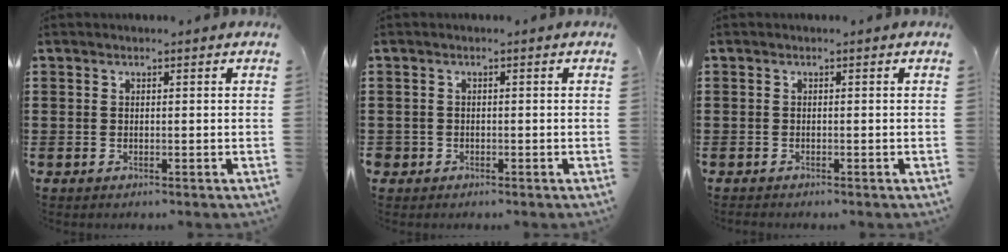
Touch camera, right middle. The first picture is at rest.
{"total": 1.2, "force": [-0.6, 1.0, 0.0], "torque": [-0.003, 0.002, -0.015]}
{"total": 0.7, "force": [-0.6, 0.3, -0.3], "torque": [0.004, 0.002, -0.014]}